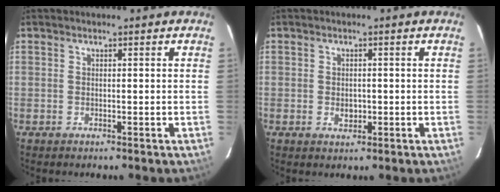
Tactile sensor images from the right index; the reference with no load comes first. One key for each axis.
{"total": 2.3, "fx": -0.5, "fy": 1.8, "fz": 1.4, "tx": -0.022, "ty": 0.001, "tz": -0.006}